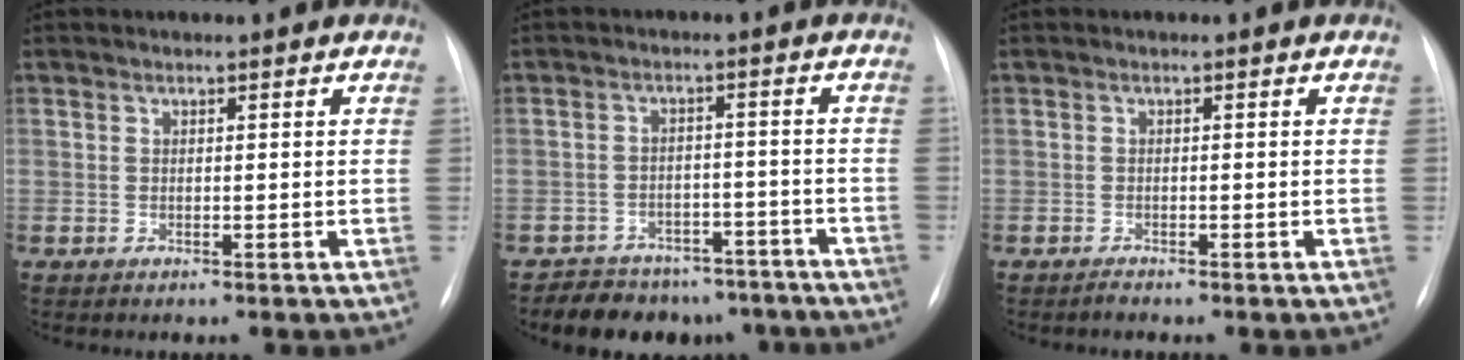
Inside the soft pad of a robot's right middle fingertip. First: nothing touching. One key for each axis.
{"total": 10.6, "fx": -8.8, "fy": 5.6, "fz": 2.0, "tx": -0.009, "ty": 0.020, "tz": -0.108}
{"total": 0.6, "fx": -0.6, "fy": 0.0, "fz": 0.1, "tx": -0.005, "ty": -0.003, "tz": -0.010}